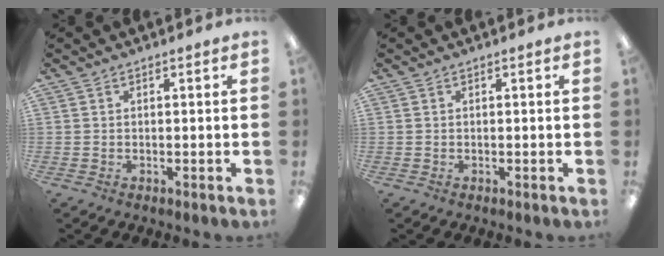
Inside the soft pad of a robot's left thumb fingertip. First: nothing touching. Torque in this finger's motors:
{"motor_torque": [-0.03, 0.03, -0.11, 0.11, 0.00]}